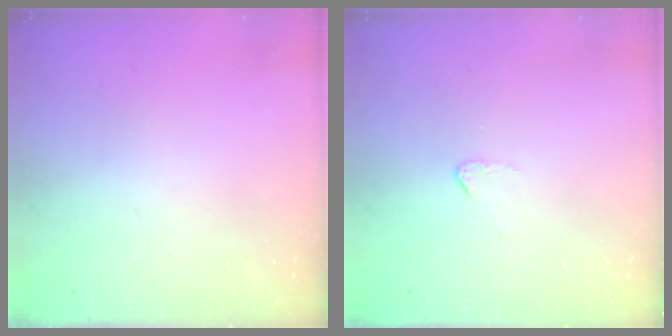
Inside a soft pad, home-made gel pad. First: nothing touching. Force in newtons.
{"total": 2.7, "press": 2.7, "slide": 0.2}